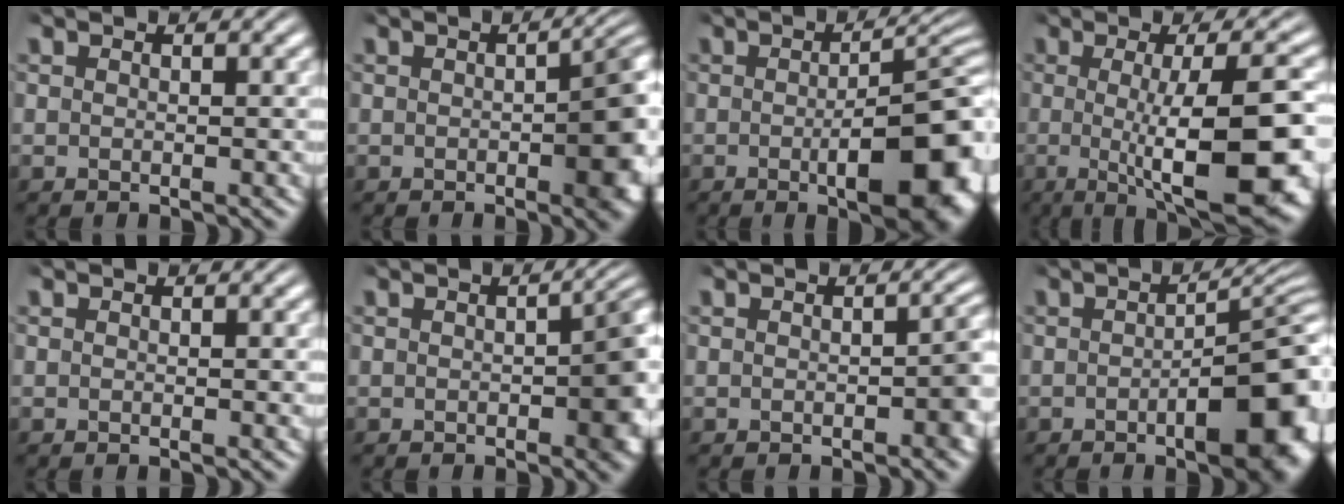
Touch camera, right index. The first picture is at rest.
{"total": 6.3, "force": [-0.8, 2.5, 5.8], "torque": [-0.053, 0.005, -0.017]}
{"total": 10.9, "force": [-3.0, 4.0, 9.7], "torque": [-0.105, -0.004, -0.048]}
{"total": 12.1, "force": [-2.0, 3.1, 11.5], "torque": [-0.154, -0.007, -0.018]}
{"total": 0.0}
{"total": 5.5, "force": [-0.8, 2.3, 4.9], "torque": [-0.047, 0.000, -0.013]}
{"total": 2.1, "force": [-0.7, 0.7, 1.8], "torque": [-0.023, -0.001, -0.010]}
{"total": 9.7, "force": [-3.0, 3.6, 8.5], "torque": [-0.081, 0.007, -0.053]}